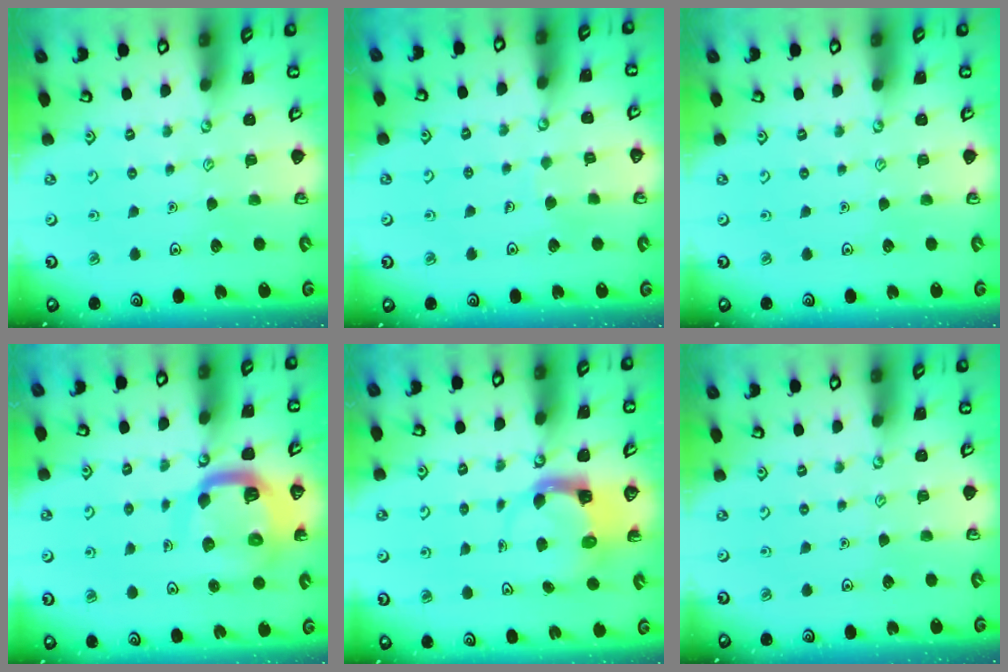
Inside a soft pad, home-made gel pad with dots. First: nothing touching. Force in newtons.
{"total": 3.5, "press": 3.5, "slide": 0.2}
{"total": 0.0}
{"total": 12.8, "press": 12.7, "slide": 1.6}
{"total": 3.8, "press": 3.7, "slide": 0.5}
{"total": 0.0}